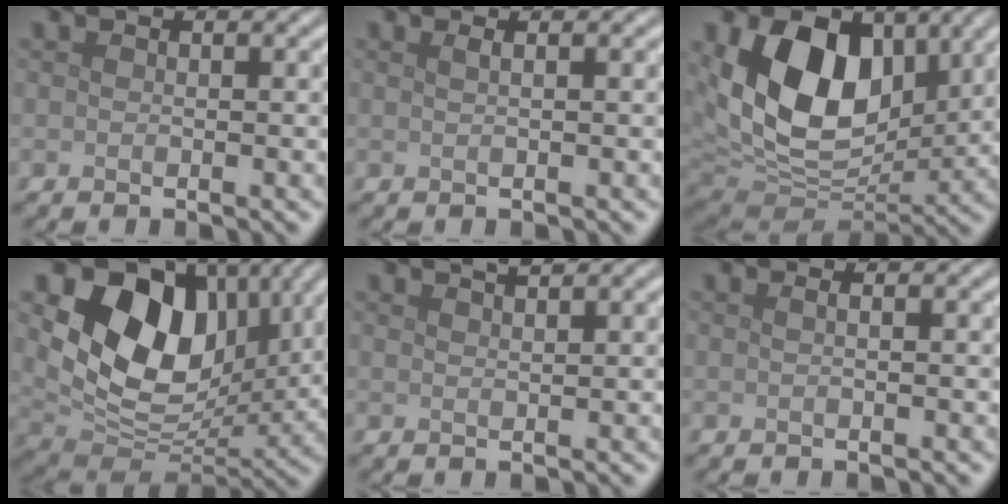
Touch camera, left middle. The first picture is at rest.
{"total": 0.9, "force": [0.4, 0.4, 0.7], "torque": [-0.007, 0.003, 0.005]}
{"total": 13.7, "force": [3.3, 9.1, 9.7], "torque": [-0.184, -0.005, 0.057]}
{"total": 12.7, "force": [4.5, 8.9, 7.9], "torque": [-0.144, -0.006, 0.083]}
{"total": 1.5, "force": [1.3, 0.4, 0.8], "torque": [-0.001, 0.002, 0.010]}
{"total": 0.7, "force": [0.2, 0.2, 0.6], "torque": [-0.011, 0.004, -0.001]}